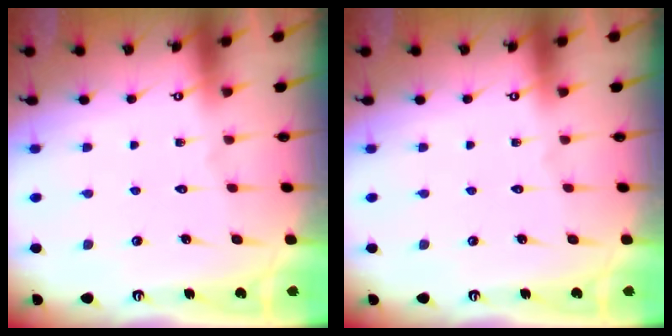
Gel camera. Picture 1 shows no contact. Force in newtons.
{"total": 0.0}